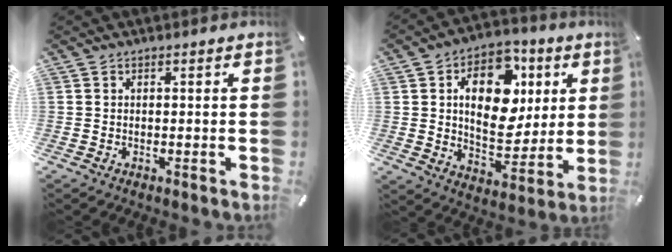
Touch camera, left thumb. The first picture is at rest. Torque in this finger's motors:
{"motor_torque": [2.52, 2.49, 0.42, -0.36, 0.50]}